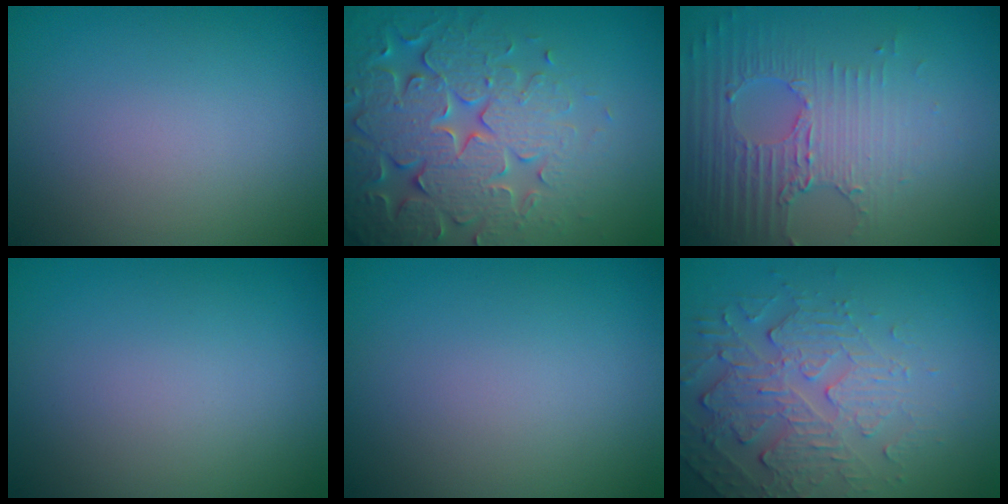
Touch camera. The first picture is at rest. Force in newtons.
{"total": 7.7, "press": 7.6, "slide": 1.6}
{"total": 5.3, "press": 3.3, "slide": 4.1}
{"total": 0.0}
{"total": 0.0}
{"total": 4.9, "press": 3.6, "slide": 3.4}